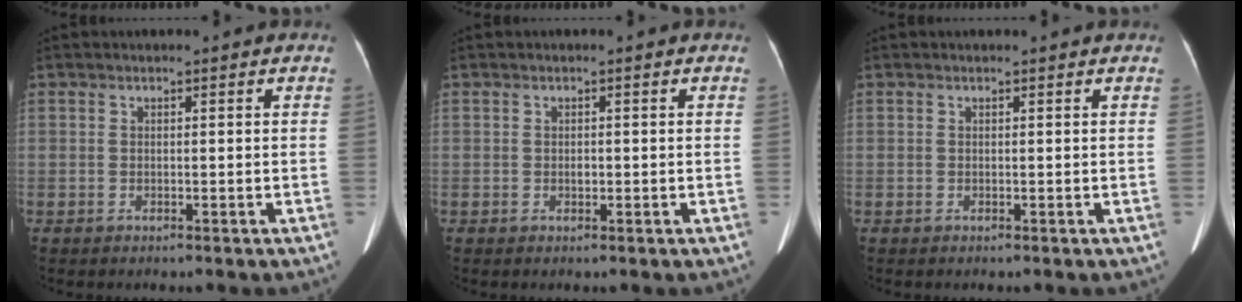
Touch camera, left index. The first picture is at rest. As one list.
[{"total": 0.6, "force": [-0.2, 0.4, 0.5], "torque": [-0.010, 0.001, -0.003]}, {"total": 0.7, "force": [0.6, 0.0, 0.2], "torque": [-0.005, 0.002, 0.007]}]